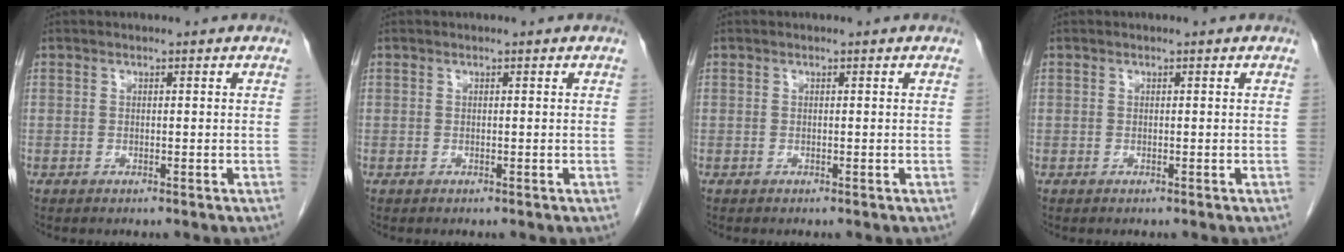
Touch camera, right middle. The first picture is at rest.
{"total": 0.0}
{"total": 0.0}
{"total": 0.0}